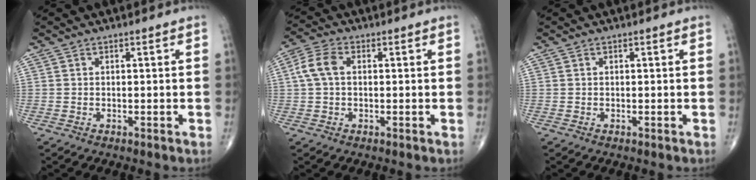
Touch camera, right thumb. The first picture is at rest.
{"total": 5.6, "force": [0.8, 3.4, 4.3], "torque": [-0.099, 0.018, 0.011]}
{"total": 0.0}